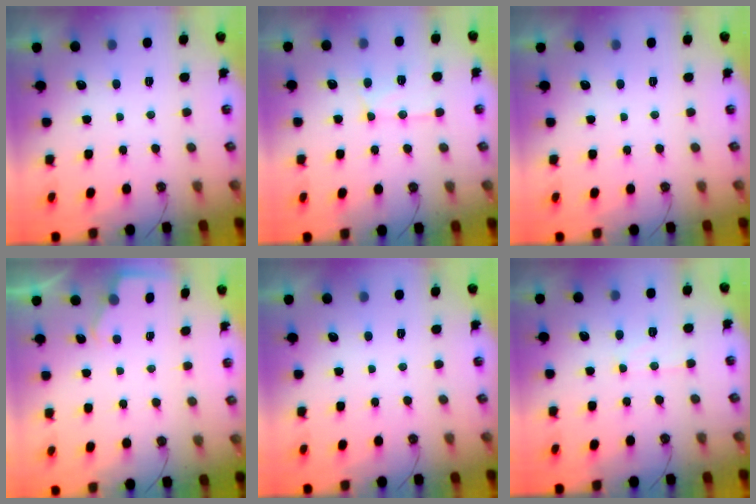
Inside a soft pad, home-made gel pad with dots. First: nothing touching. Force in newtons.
{"total": 13.0, "press": 12.9, "slide": 1.1}
{"total": 0.0}
{"total": 2.7, "press": 2.7, "slide": 0.4}
{"total": 0.0}
{"total": 7.6, "press": 7.6, "slide": 0.6}